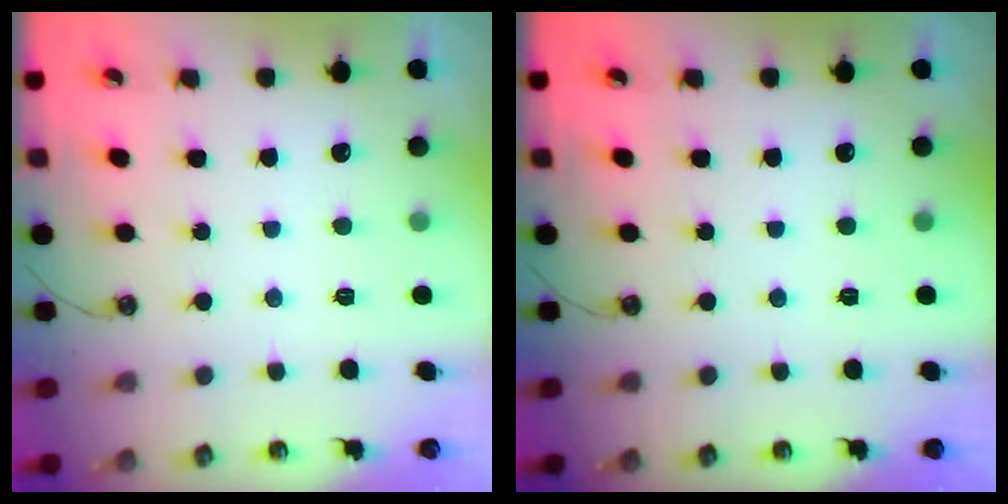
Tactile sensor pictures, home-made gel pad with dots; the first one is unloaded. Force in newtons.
{"total": 0.0}